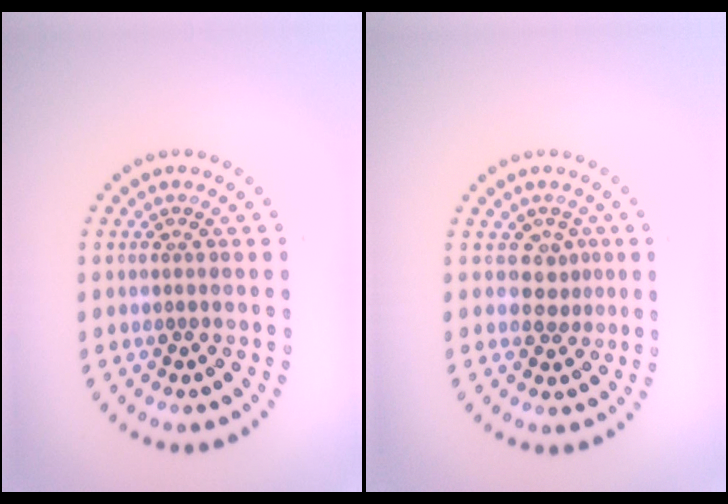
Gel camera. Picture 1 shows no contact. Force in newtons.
{"total": 1.7, "press": 1.2, "slide": 1.2}